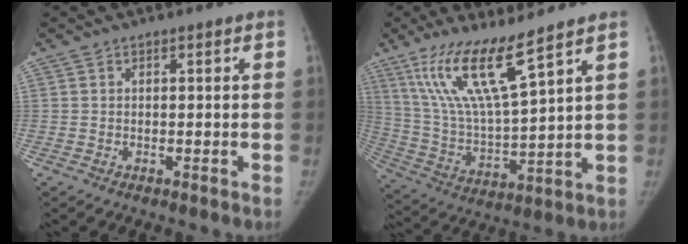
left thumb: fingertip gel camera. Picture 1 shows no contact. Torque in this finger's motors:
{"motor_torque": [0.30, 0.19, 1.76, -1.01, 0.50]}